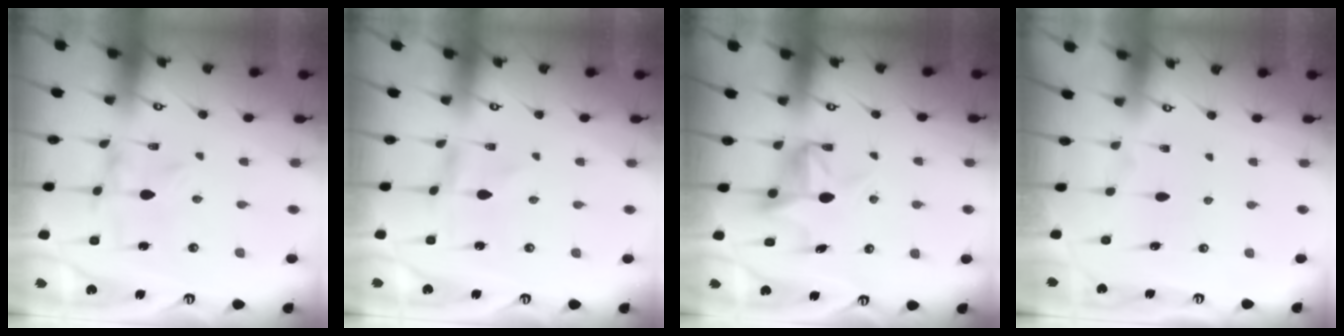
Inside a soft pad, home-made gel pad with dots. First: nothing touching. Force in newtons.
{"total": 1.2, "press": 1.1, "slide": 0.1}
{"total": 10.2, "press": 10.2, "slide": 0.5}
{"total": 1.6, "press": 1.6, "slide": 0.2}